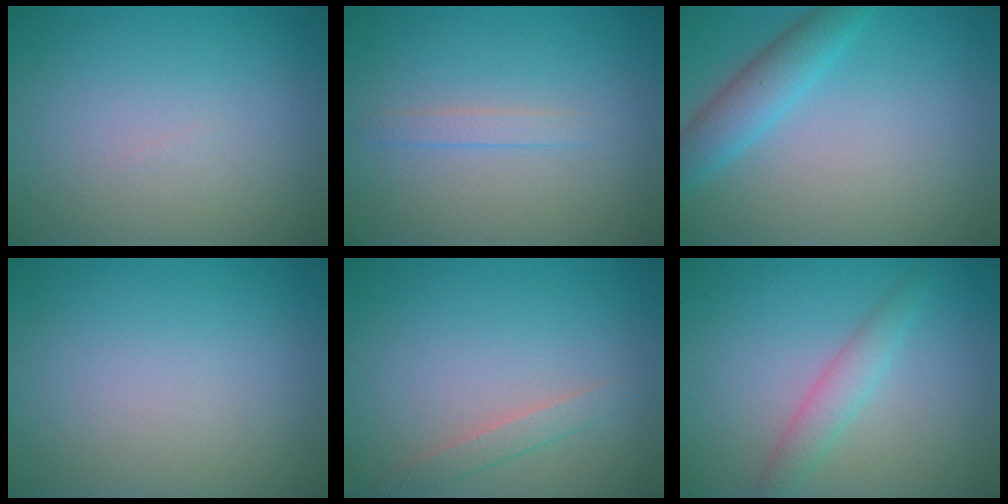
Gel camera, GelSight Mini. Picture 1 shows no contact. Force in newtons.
{"total": 1.2, "press": 1.2, "slide": 0.1}
{"total": 3.3, "press": 3.3, "slide": 0.1}
{"total": 0.0}
{"total": 1.4, "press": 1.4, "slide": 0.1}
{"total": 2.3, "press": 2.3, "slide": 0.0}